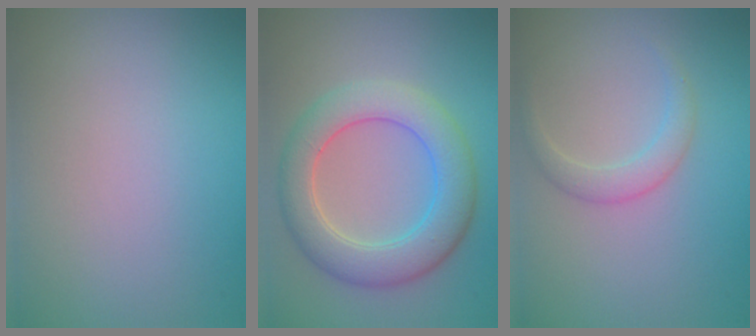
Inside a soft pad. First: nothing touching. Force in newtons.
{"total": 6.1, "press": 6.1, "slide": 0.3}
{"total": 1.9, "press": 1.9, "slide": 0.1}